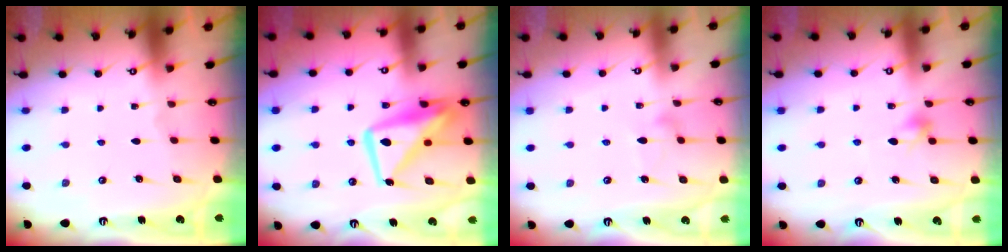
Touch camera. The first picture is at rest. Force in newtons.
{"total": 14.2, "press": 14.1, "slide": 1.5}
{"total": 7.6, "press": 7.5, "slide": 0.5}
{"total": 6.6, "press": 6.4, "slide": 1.4}